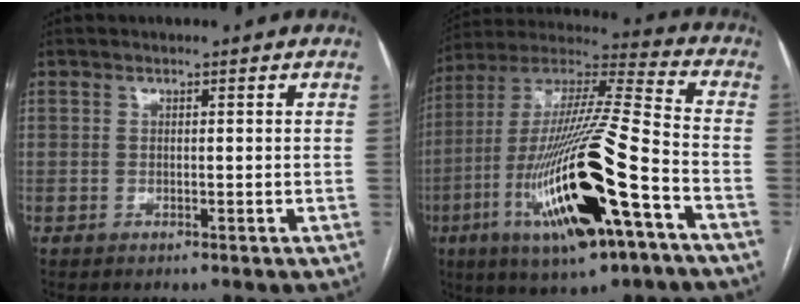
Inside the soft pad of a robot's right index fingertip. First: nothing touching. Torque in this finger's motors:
{"motor_torque": [2.14, 0.00, 0.79, 0.21]}